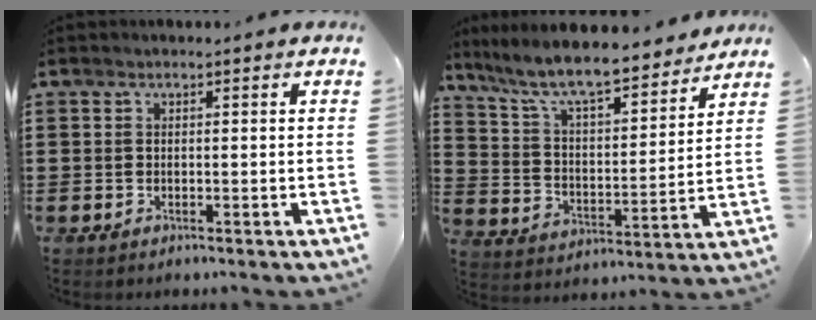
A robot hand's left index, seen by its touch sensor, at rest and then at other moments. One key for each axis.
{"total": 9.2, "fx": 8.1, "fy": 0.8, "fz": 4.2, "tx": -0.113, "ty": -0.050, "tz": 0.137}